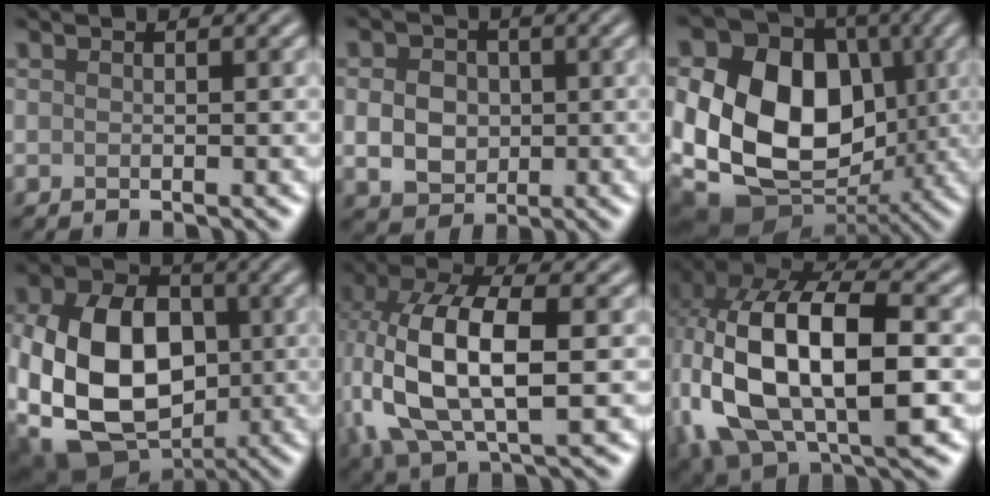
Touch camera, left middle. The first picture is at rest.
{"total": 4.2, "force": [-0.1, 3.4, 2.3], "torque": [-0.044, 0.000, -0.003]}
{"total": 16.7, "force": [-0.2, 12.8, 10.7], "torque": [-0.192, 0.009, -0.015]}
{"total": 15.0, "force": [-1.7, 11.4, 9.6], "torque": [-0.191, -0.018, -0.024]}
{"total": 10.7, "force": [0.1, 5.2, 9.4], "torque": [-0.195, 0.005, -0.002]}
{"total": 14.5, "force": [-1.4, 7.7, 12.2], "torque": [-0.243, -0.002, -0.027]}